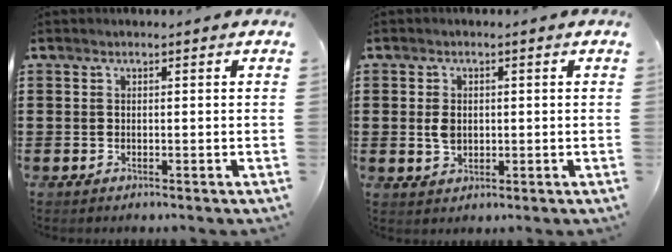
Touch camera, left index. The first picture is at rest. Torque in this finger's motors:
{"motor_torque": [0.82, 0.70, 0.36, 0.08]}